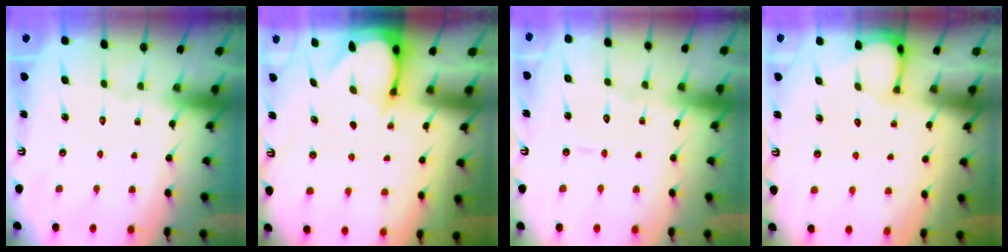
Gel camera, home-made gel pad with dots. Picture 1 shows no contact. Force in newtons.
{"total": 2.6, "press": 2.6, "slide": 0.3}
{"total": 4.9, "press": 4.9, "slide": 0.3}
{"total": 1.8, "press": 1.8, "slide": 0.2}